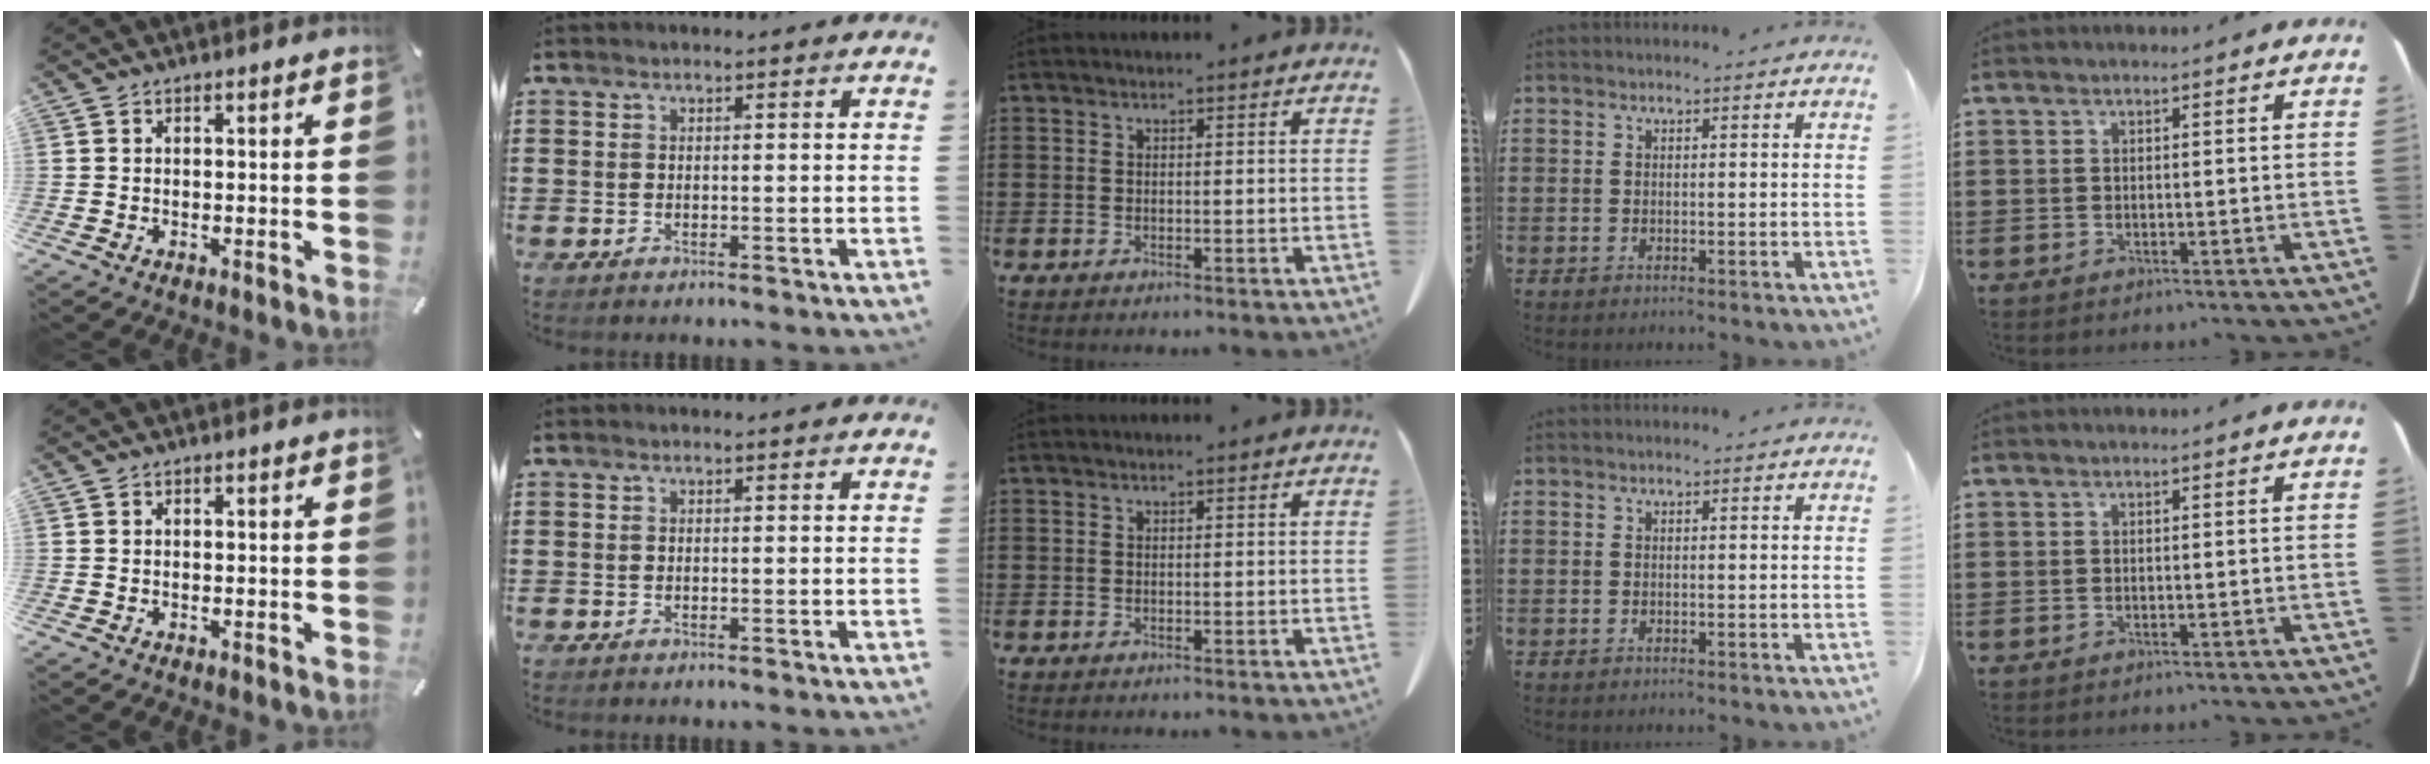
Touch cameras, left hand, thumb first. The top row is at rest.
{}